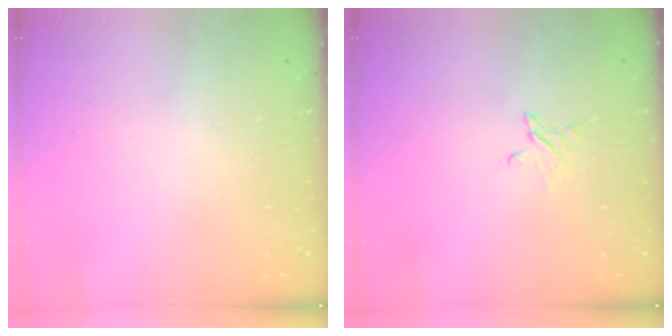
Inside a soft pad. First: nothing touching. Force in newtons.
{"total": 2.7, "press": 2.7, "slide": 0.3}